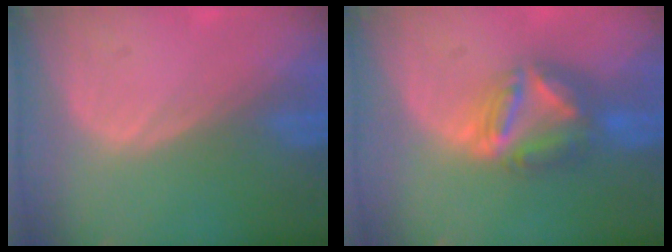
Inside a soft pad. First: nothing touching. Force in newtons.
{"total": 7.7, "press": 6.6, "slide": 4.0}